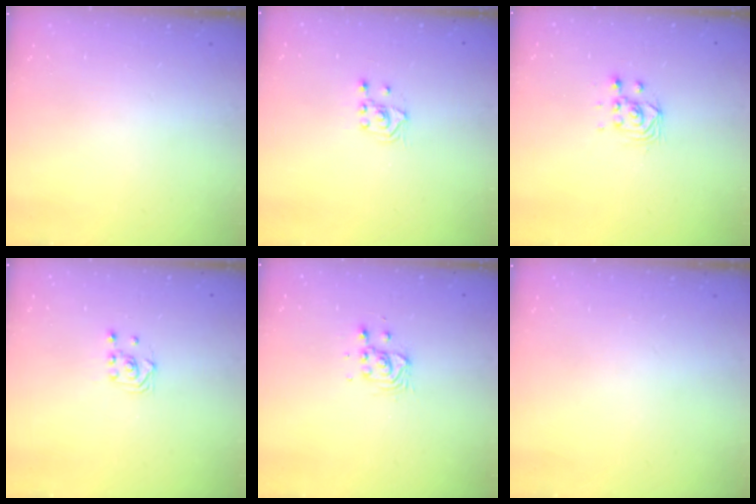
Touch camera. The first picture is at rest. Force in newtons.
{"total": 2.1, "press": 2.0, "slide": 0.8}
{"total": 3.0, "press": 3.0, "slide": 0.1}
{"total": 2.9, "press": 2.6, "slide": 1.4}
{"total": 3.4, "press": 3.4, "slide": 0.4}
{"total": 0.0}